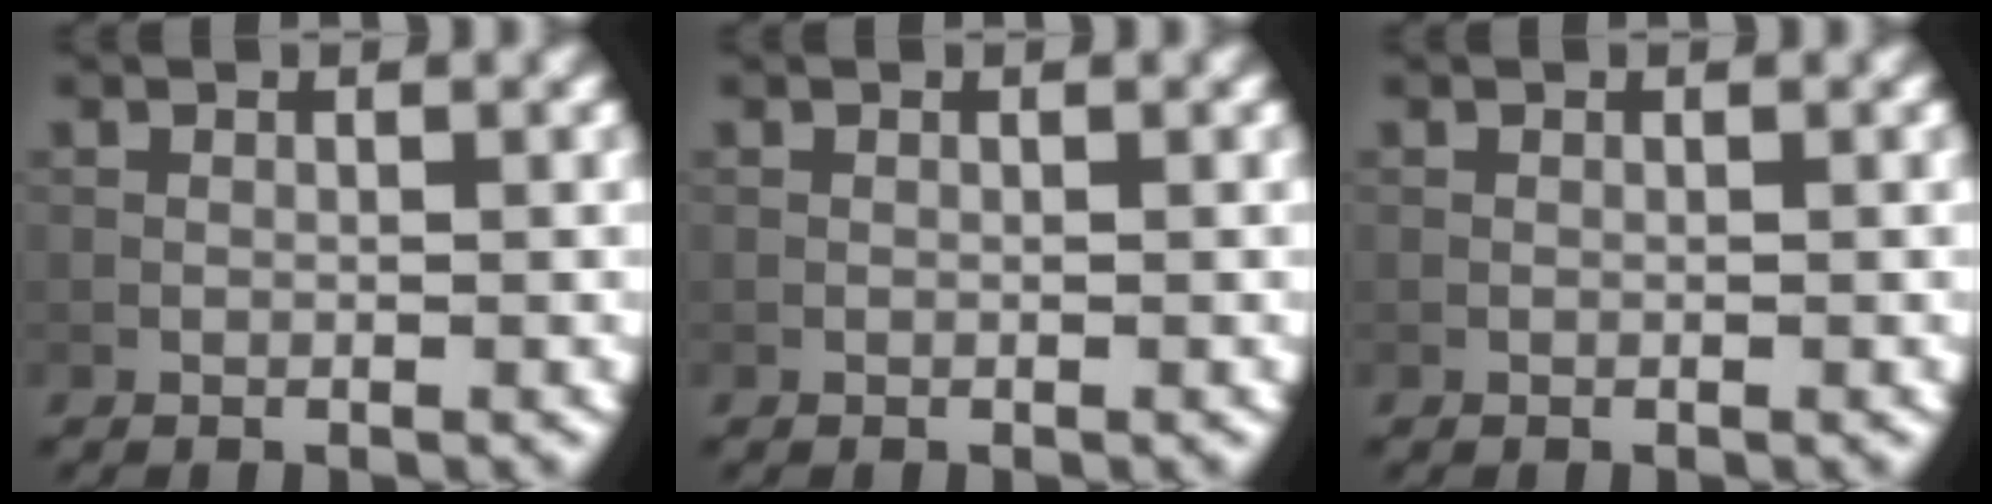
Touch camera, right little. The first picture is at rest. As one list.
[{"total": 0.0}, {"total": 0.0}]